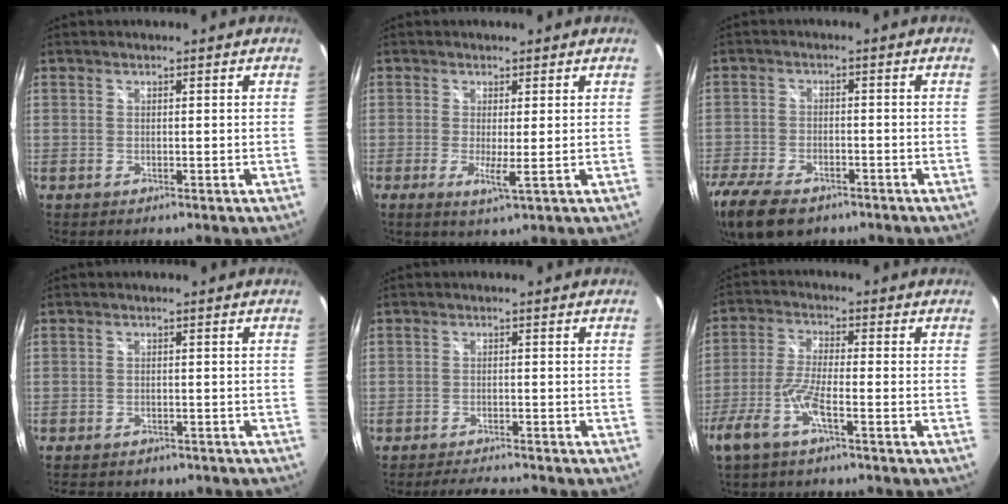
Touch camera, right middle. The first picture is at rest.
{"total": 3.0, "force": [-0.3, -0.3, 2.9], "torque": [-0.058, -0.009, -0.007]}
{"total": 13.8, "force": [-9.6, 6.7, 7.4], "torque": [-0.197, -0.037, -0.168]}
{"total": 7.5, "force": [-6.2, 3.0, 3.1], "torque": [-0.061, -0.014, -0.080]}
{"total": 5.2, "force": [-4.9, 0.3, 1.7], "torque": [-0.040, -0.003, -0.074]}
{"total": 8.1, "force": [-4.7, 1.0, 6.5], "torque": [-0.149, -0.005, -0.090]}